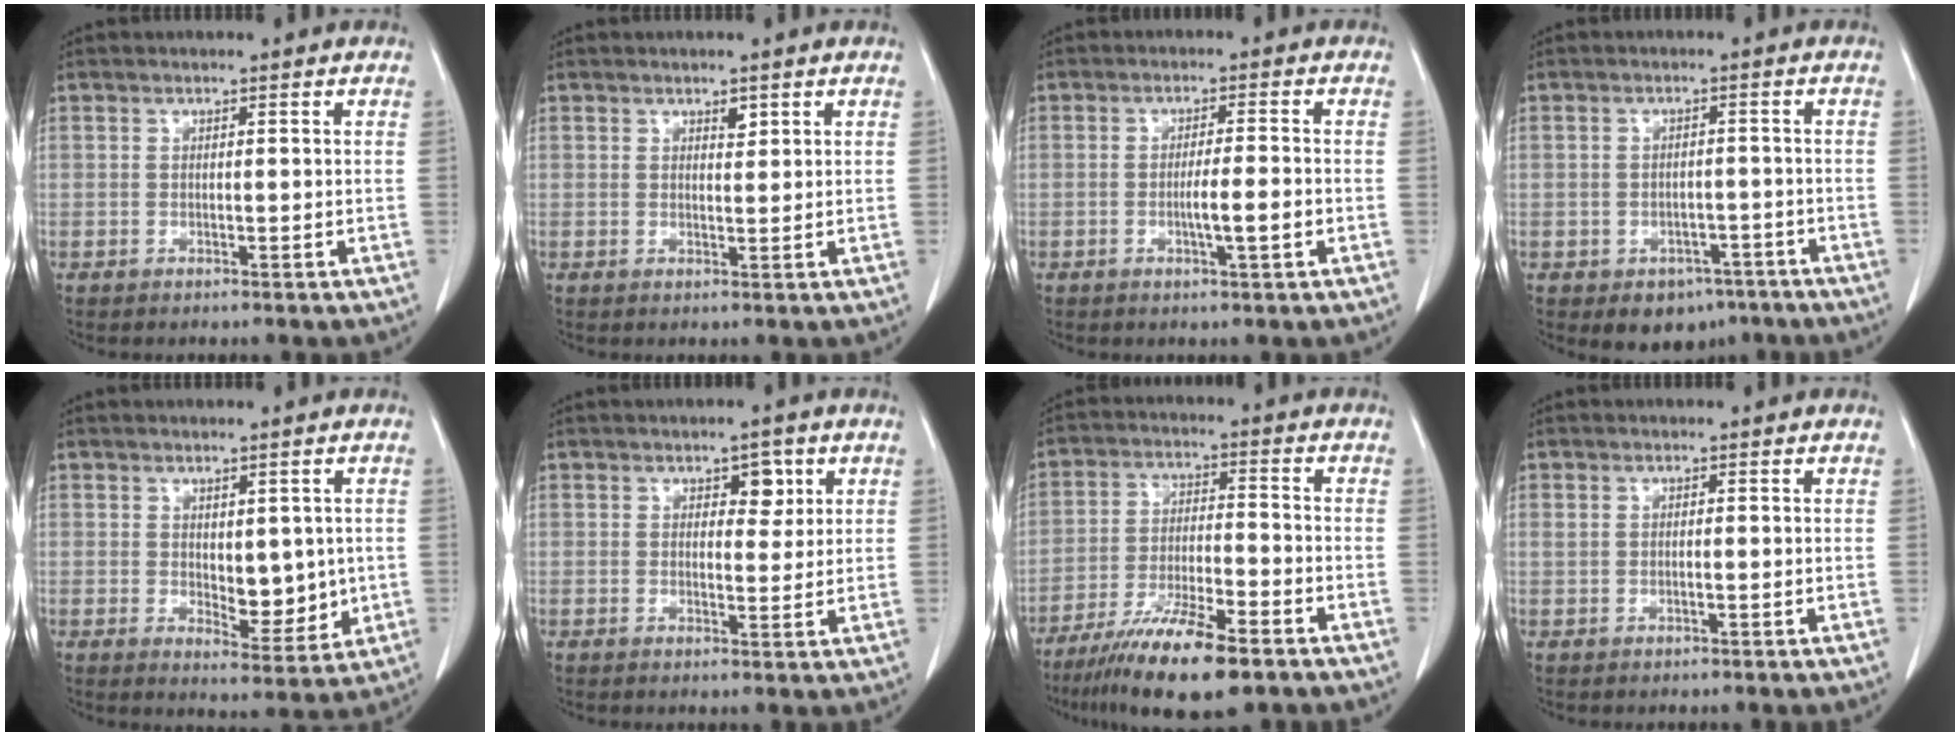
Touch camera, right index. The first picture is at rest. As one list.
[{"total": 1.3, "force": [0.9, 0.5, 0.8], "torque": [-0.012, -0.005, 0.013]}, {"total": 4.1, "force": [-1.1, 0.0, 4.0], "torque": [-0.063, -0.001, -0.015]}, {"total": 5.7, "force": [-3.7, 4.0, 1.9], "torque": [-0.012, 0.008, -0.043]}, {"total": 6.2, "force": [0.2, 3.1, 5.4], "torque": [-0.065, -0.009, 0.018]}, {"total": 3.2, "force": [1.5, 1.8, 2.2], "torque": [-0.024, 0.002, 0.021]}, {"total": 12.8, "force": [-8.8, 2.1, 9.1], "torque": [-0.162, -0.025, -0.151]}, {"total": 0.6, "force": [0.1, 0.3, 0.5], "torque": [-0.015, 0.008, 0.007]}]